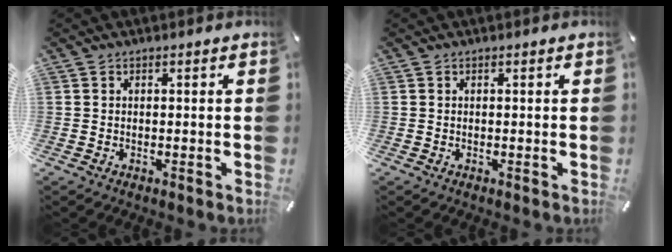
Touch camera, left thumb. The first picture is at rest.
{"total": 0.0}